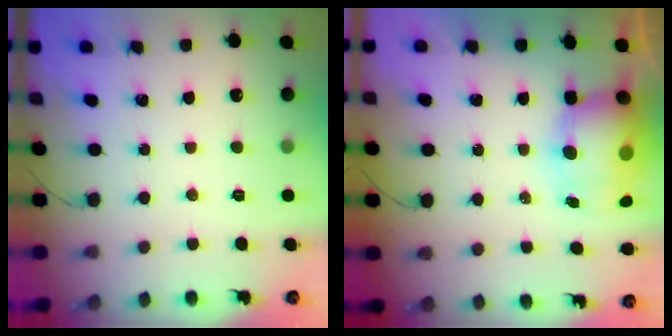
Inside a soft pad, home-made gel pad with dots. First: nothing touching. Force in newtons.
{"total": 12.0, "press": 11.6, "slide": 3.0}